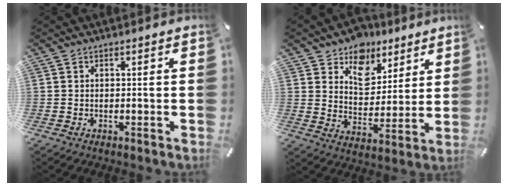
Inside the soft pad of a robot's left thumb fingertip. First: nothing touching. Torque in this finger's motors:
{"motor_torque": [1.73, 1.50, 1.18, -1.18, 0.30]}